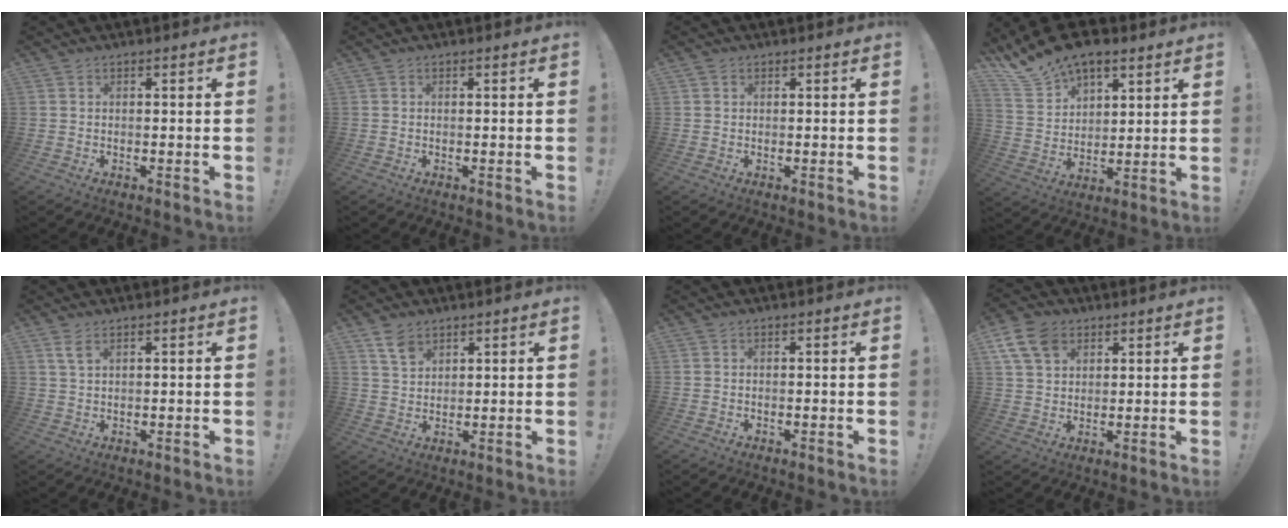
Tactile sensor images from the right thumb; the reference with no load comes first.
{"total": 0.0}
{"total": 0.7, "force": [0.4, 0.6, 0.0], "torque": [0.007, 0.000, 0.007]}
{"total": 12.8, "force": [10.5, 6.0, 4.2], "torque": [-0.099, -0.074, 0.201]}
{"total": 3.3, "force": [1.8, 1.2, 2.5], "torque": [-0.045, -0.002, 0.032]}
{"total": 6.1, "force": [4.2, 3.4, 2.8], "torque": [-0.044, -0.019, 0.079]}
{"total": 0.0}
{"total": 10.1, "force": [5.2, 7.0, 5.1], "torque": [-0.097, -0.016, 0.103]}